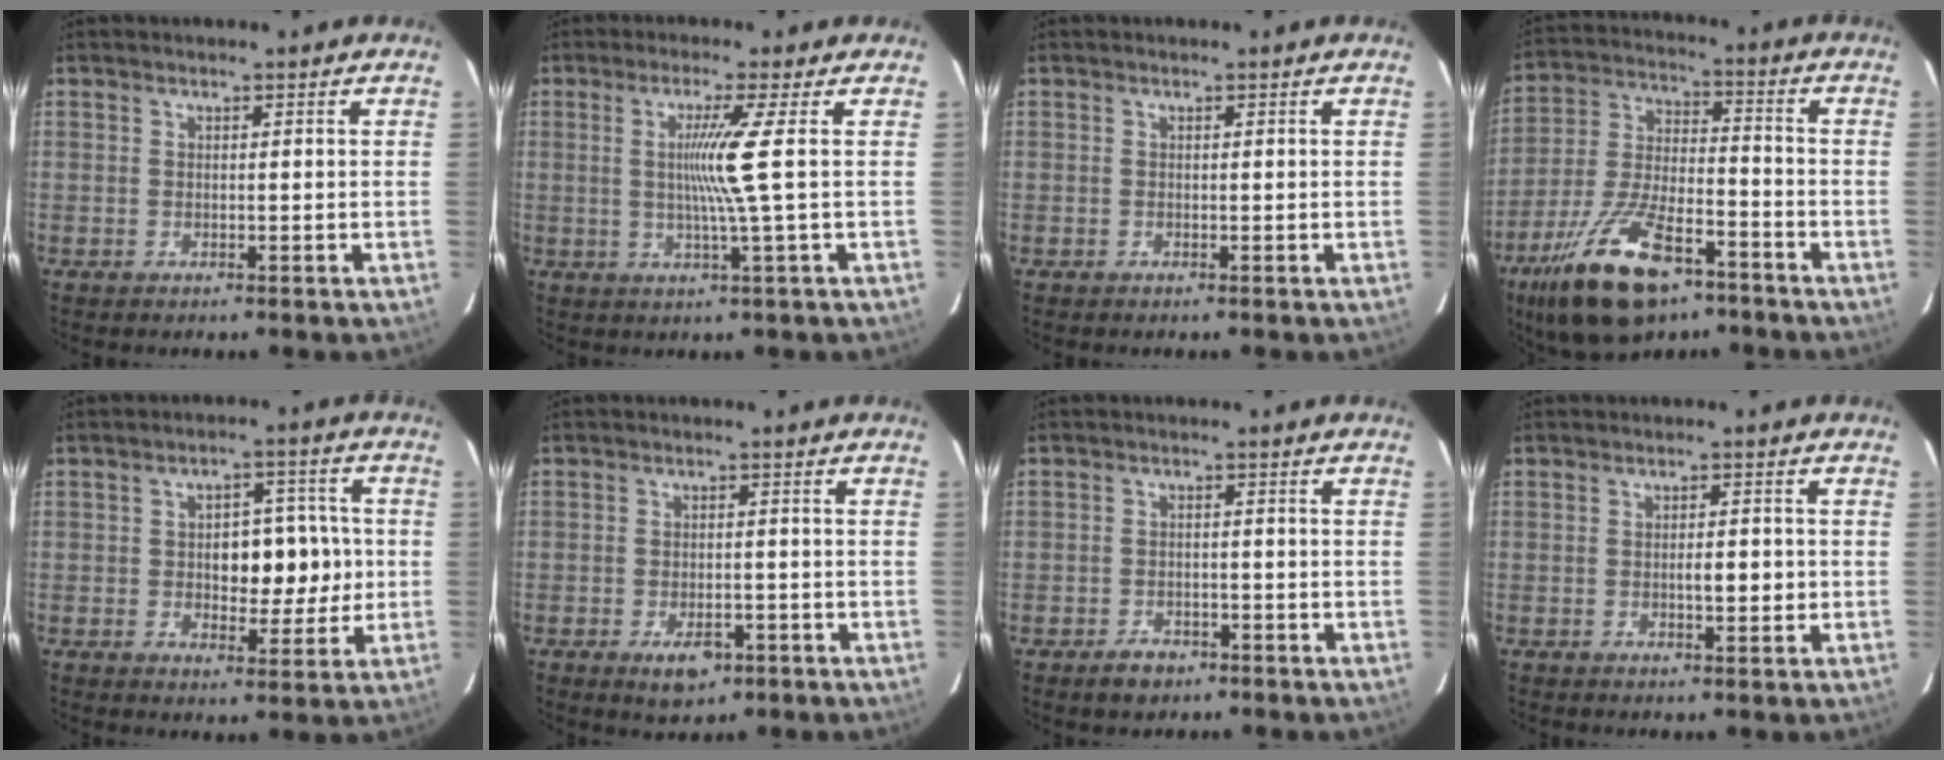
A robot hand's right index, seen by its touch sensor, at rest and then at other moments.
{"total": 6.1, "force": [0.6, -2.2, 5.7], "torque": [-0.112, -0.009, 0.013]}
{"total": 0.0}
{"total": 16.6, "force": [-10.4, 5.6, 11.7], "torque": [-0.248, -0.018, -0.187]}
{"total": 8.7, "force": [0.0, 4.6, 7.4], "torque": [-0.096, 0.021, 0.008]}
{"total": 4.5, "force": [-2.4, 2.3, 3.0], "torque": [-0.045, 0.000, -0.029]}
{"total": 3.3, "force": [-2.2, 2.0, 1.3], "torque": [-0.022, 0.003, -0.030]}
{"total": 2.9, "force": [-0.4, 0.8, 2.8], "torque": [-0.045, 0.001, -0.004]}